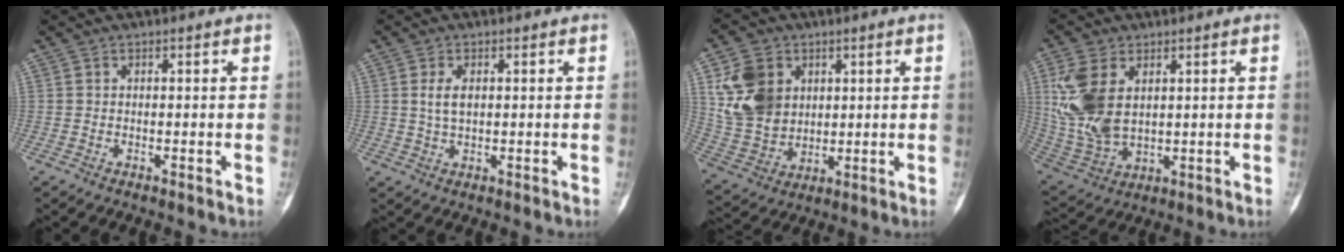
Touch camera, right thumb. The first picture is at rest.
{"total": 3.3, "force": [0.7, 1.8, 2.8], "torque": [-0.052, 0.000, 0.015]}
{"total": 13.4, "force": [4.0, 10.4, 7.3], "torque": [-0.117, -0.011, 0.089]}
{"total": 13.5, "force": [3.1, 8.4, 10.1], "torque": [-0.210, -0.009, 0.074]}